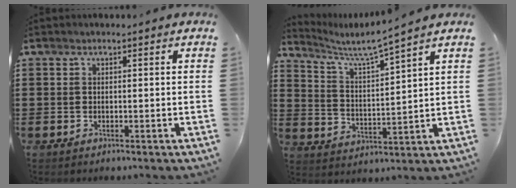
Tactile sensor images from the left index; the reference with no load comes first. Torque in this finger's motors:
{"motor_torque": [-0.03, 0.14, -0.01, 0.03]}